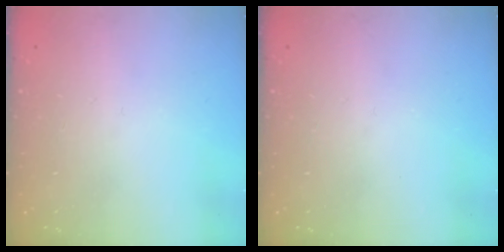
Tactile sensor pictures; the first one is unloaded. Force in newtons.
{"total": 0.0}